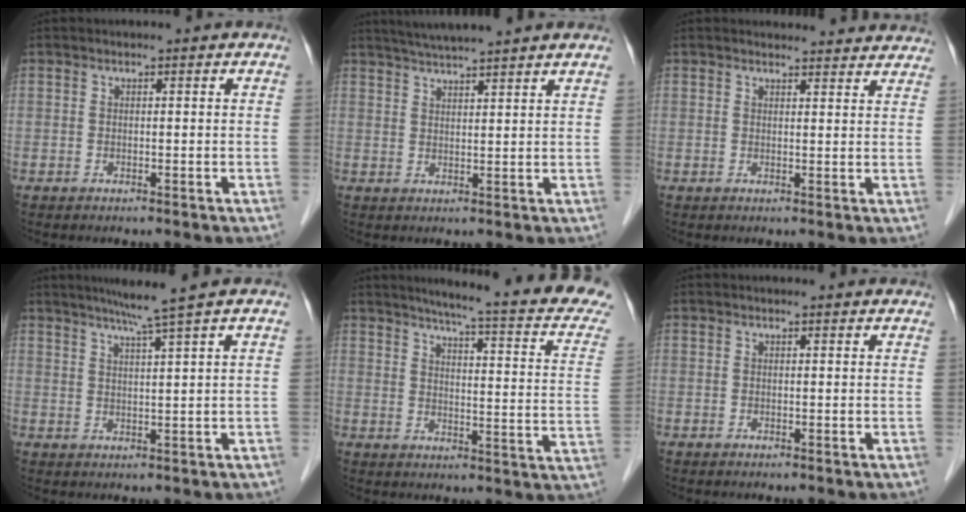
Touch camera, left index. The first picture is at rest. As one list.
[{"total": 9.3, "force": [8.2, -0.3, 4.4], "torque": [-0.074, 0.032, 0.113]}, {"total": 11.5, "force": [11.2, 2.2, 1.9], "torque": [0.009, 0.006, 0.105]}, {"total": 5.1, "force": [3.7, -1.8, 2.9], "torque": [-0.048, -0.003, 0.067]}, {"total": 19.0, "force": [16.1, 0.2, 10.0], "torque": [-0.134, -0.058, 0.178]}, {"total": 1.6, "force": [1.5, 0.3, 0.2], "torque": [-0.014, 0.005, 0.012]}]